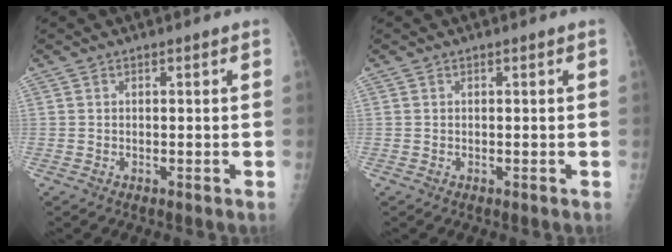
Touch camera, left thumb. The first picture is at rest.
{"total": 0.0}